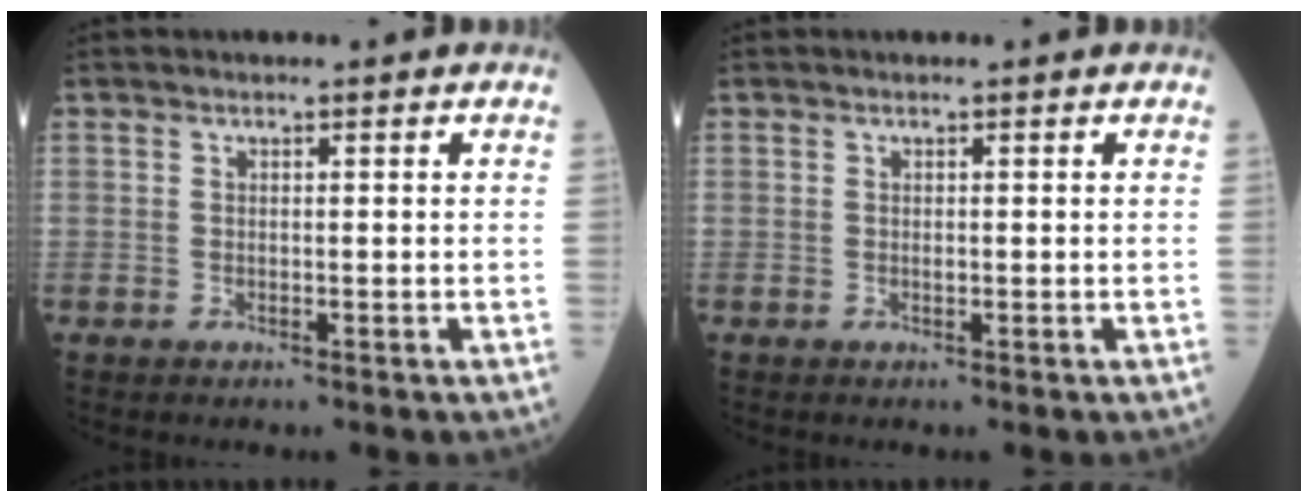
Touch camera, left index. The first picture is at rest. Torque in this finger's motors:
{"motor_torque": [0.31, -0.25, 0.00, 0.00]}